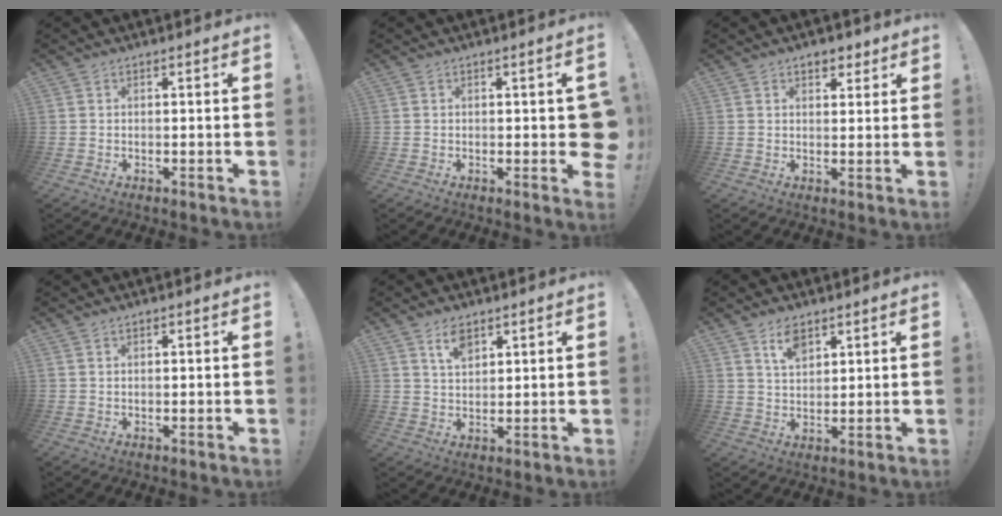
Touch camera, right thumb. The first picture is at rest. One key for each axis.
{"total": 3.8, "fx": 0.1, "fy": 1.6, "fz": 3.4, "tx": -0.047, "ty": 0.002, "tz": 0.005}
{"total": 4.3, "fx": 2.9, "fy": 2.6, "fz": 1.9, "tx": -0.012, "ty": -0.011, "tz": 0.048}
{"total": 0.5, "fx": 0.5, "fy": 0.0, "fz": 0.1, "tx": -0.002, "ty": 0.000, "tz": 0.009}
{"total": 5.6, "fx": 3.4, "fy": 2.8, "fz": 3.3, "tx": -0.054, "ty": -0.013, "tz": 0.060}
{"total": 6.0, "fx": 3.8, "fy": 3.1, "fz": 3.5, "tx": -0.059, "ty": -0.015, "tz": 0.068}